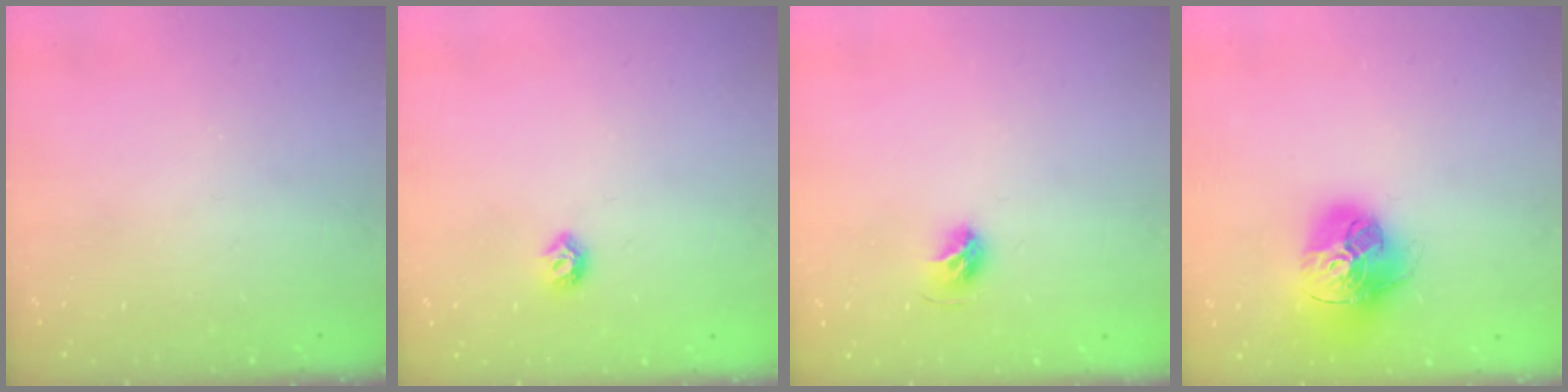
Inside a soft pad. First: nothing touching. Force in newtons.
{"total": 5.5, "press": 5.4, "slide": 1.2}
{"total": 6.7, "press": 6.7, "slide": 0.9}
{"total": 18.4, "press": 18.3, "slide": 1.8}